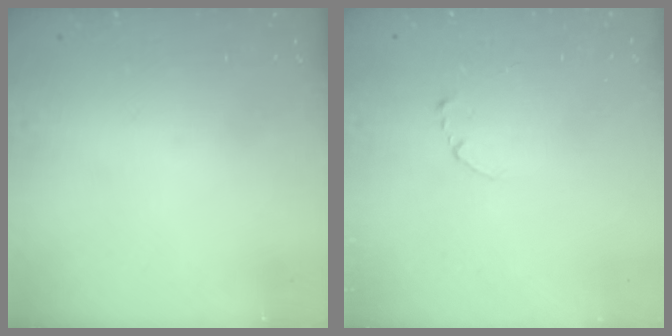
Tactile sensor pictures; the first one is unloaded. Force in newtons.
{"total": 2.7, "press": 2.7, "slide": 0.3}